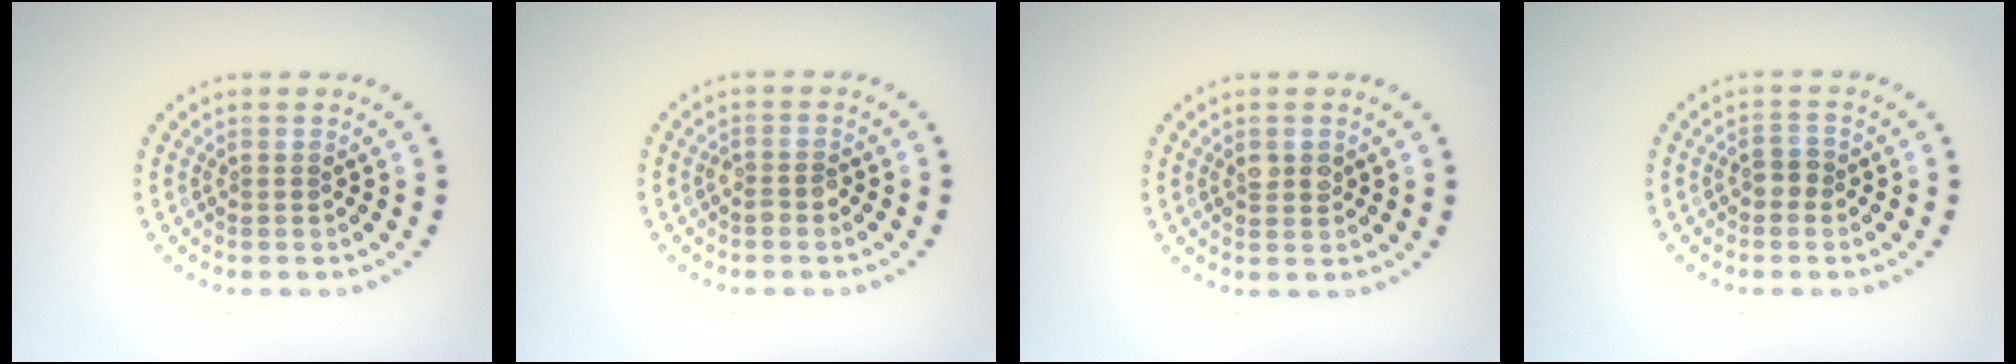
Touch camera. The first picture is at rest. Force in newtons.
{"total": 1.1, "press": 1.0, "slide": 0.4}
{"total": 1.7, "press": 1.7, "slide": 0.1}
{"total": 1.4, "press": 1.2, "slide": 0.6}